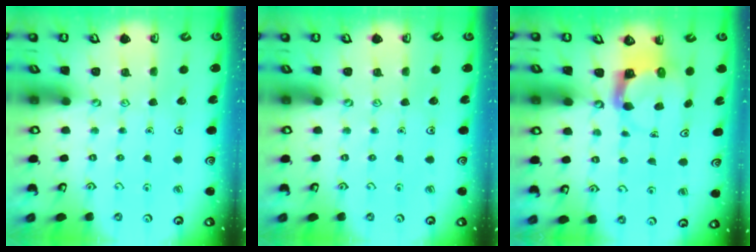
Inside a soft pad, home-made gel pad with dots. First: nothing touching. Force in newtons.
{"total": 0.0}
{"total": 3.9, "press": 3.9, "slide": 0.4}